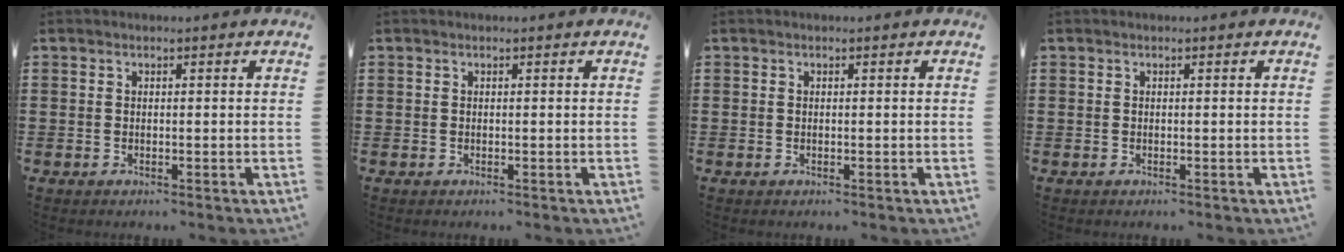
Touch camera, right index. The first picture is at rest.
{"total": 0.0}
{"total": 0.0}
{"total": 0.0}